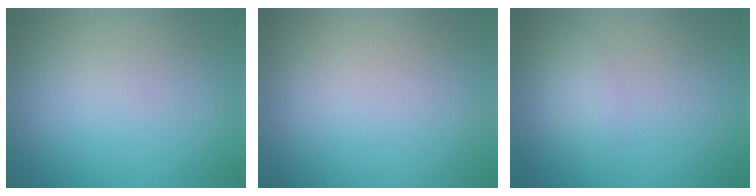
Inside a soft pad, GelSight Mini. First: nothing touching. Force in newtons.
{"total": 0.0}
{"total": 1.2, "press": 1.2, "slide": 0.1}